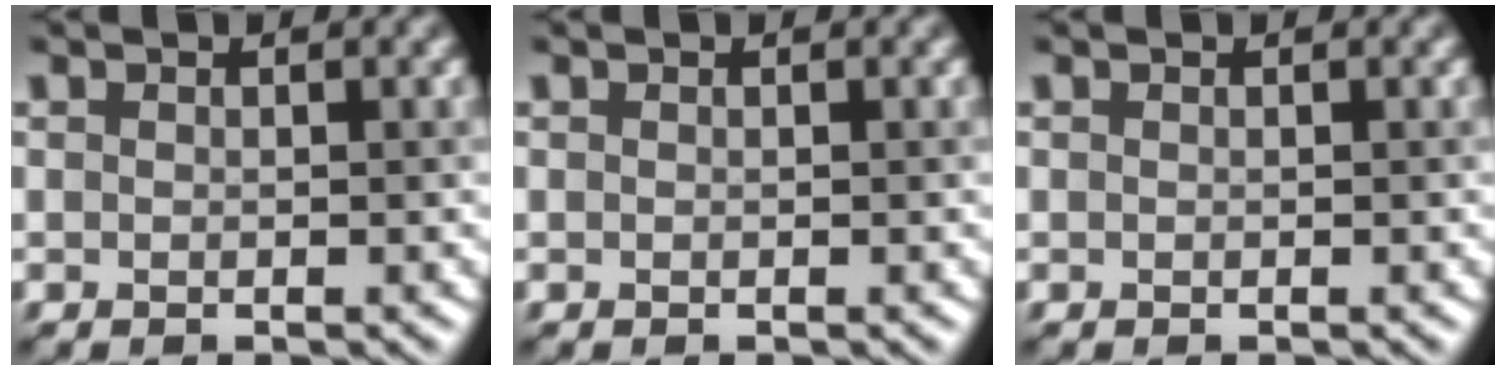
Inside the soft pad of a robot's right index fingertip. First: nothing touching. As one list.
[{"total": 0.0}, {"total": 0.0}]